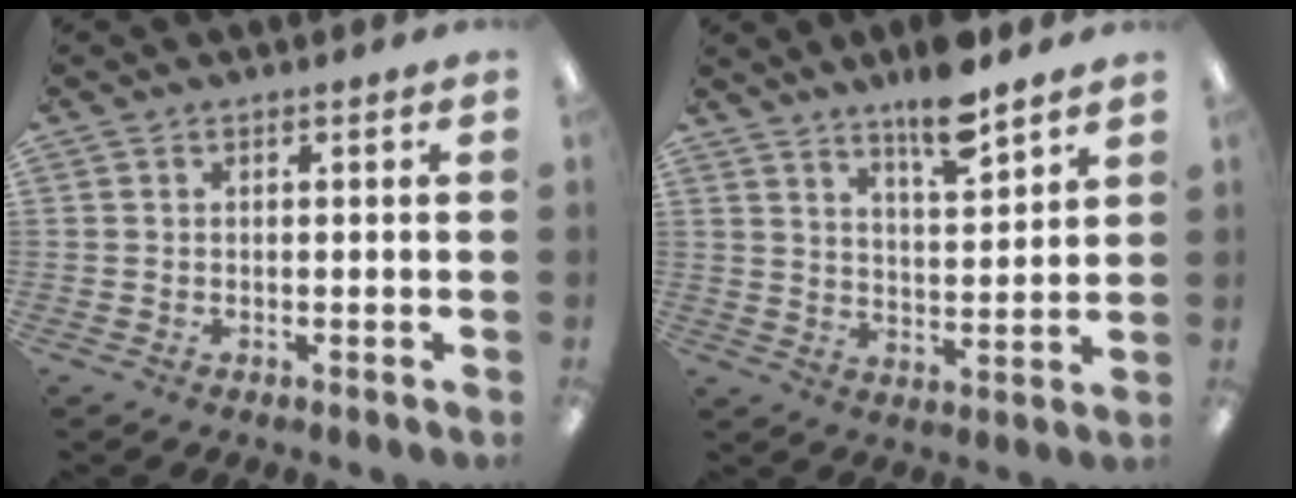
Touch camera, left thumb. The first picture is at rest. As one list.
[{"total": 9.8, "force": [7.8, 2.2, 5.5], "torque": [-0.080, -0.051, 0.131]}]